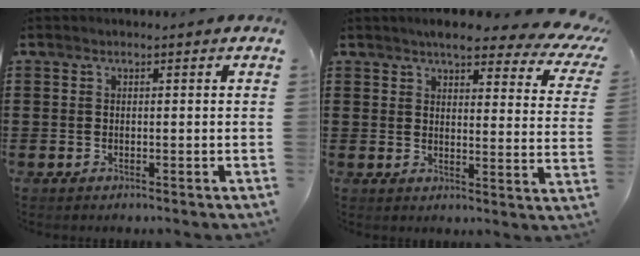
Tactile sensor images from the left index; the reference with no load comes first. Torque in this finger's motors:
{"motor_torque": [2.14, 0.00, 0.60, 0.07]}